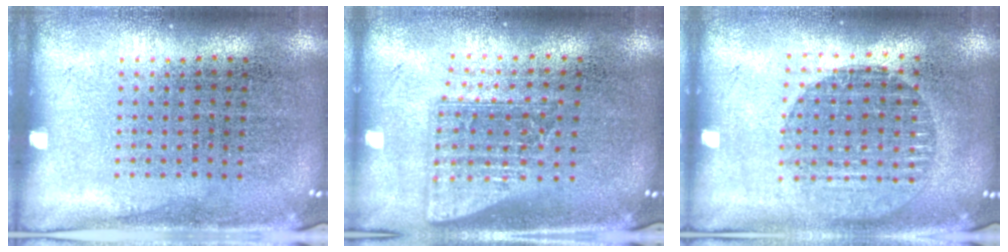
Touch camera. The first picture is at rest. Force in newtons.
{"total": 1.5, "press": 1.2, "slide": 0.9}
{"total": 1.5, "press": 1.3, "slide": 0.7}